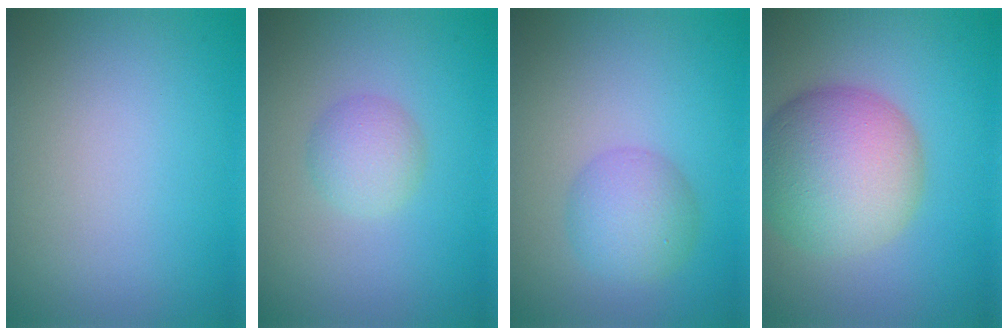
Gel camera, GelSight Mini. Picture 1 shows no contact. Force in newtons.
{"total": 2.4, "press": 2.4, "slide": 0.1}
{"total": 3.7, "press": 3.7, "slide": 0.1}
{"total": 9.4, "press": 9.4, "slide": 0.3}